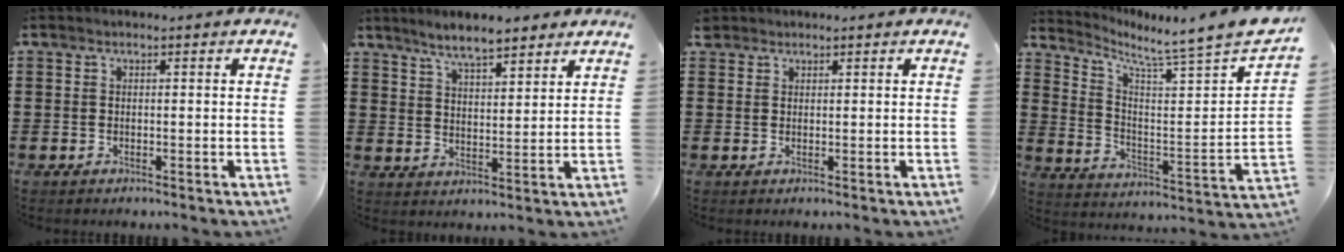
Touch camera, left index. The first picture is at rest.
{"total": 5.8, "force": [5.2, 1.0, 2.4], "torque": [-0.063, -0.008, 0.095]}
{"total": 1.3, "force": [1.1, 0.7, 0.1], "torque": [-0.006, 0.003, 0.023]}
{"total": 5.2, "force": [4.6, -1.3, 2.2], "torque": [-0.056, -0.061, 0.063]}